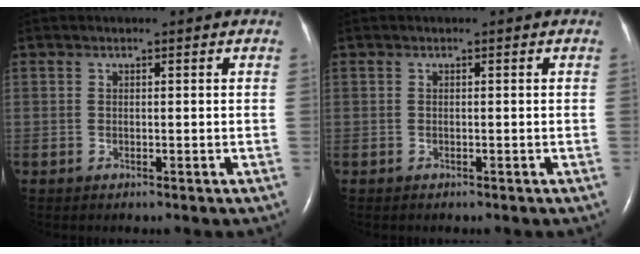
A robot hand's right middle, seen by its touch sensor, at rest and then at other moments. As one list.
[{"total": 0.0}]